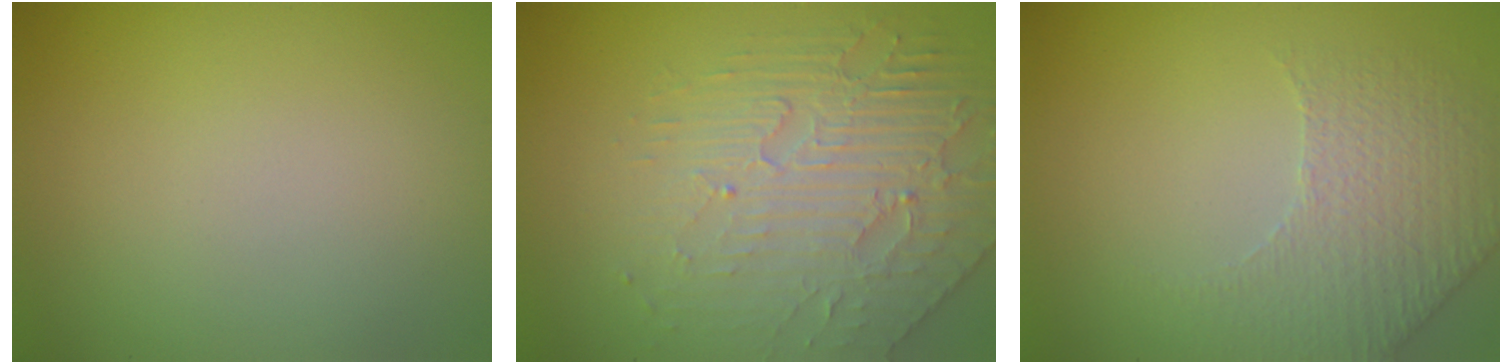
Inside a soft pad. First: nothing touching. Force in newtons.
{"total": 4.3, "press": 4.0, "slide": 1.7}
{"total": 2.2, "press": 2.0, "slide": 1.0}